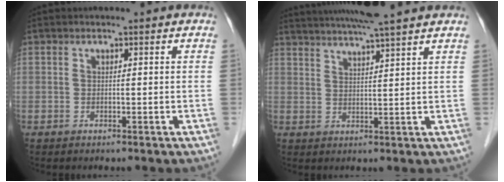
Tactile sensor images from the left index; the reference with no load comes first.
{"total": 11.3, "force": [9.9, -0.6, 5.4], "torque": [-0.096, 0.024, 0.140]}